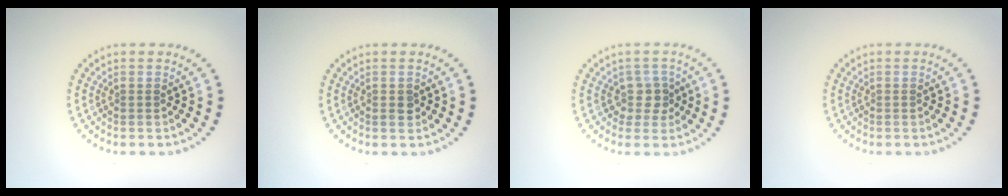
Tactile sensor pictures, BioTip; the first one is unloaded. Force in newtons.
{"total": 1.3, "press": 1.2, "slide": 0.4}
{"total": 2.2, "press": 1.7, "slide": 1.4}
{"total": 0.0}